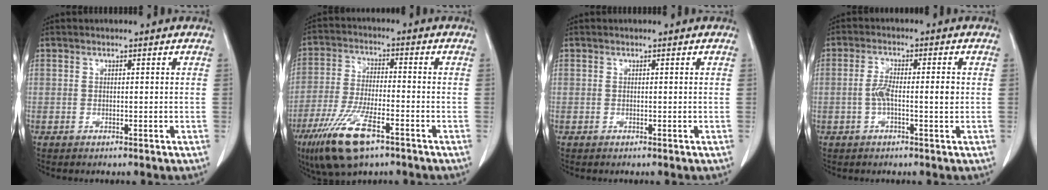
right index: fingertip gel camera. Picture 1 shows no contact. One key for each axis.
{"total": 11.6, "fx": -6.8, "fy": 3.1, "fz": 8.9, "tx": -0.181, "ty": -0.019, "tz": -0.117}
{"total": 0.0}
{"total": 4.7, "fx": -0.5, "fy": 1.0, "fz": 4.5, "tx": -0.087, "ty": 0.008, "tz": -0.010}